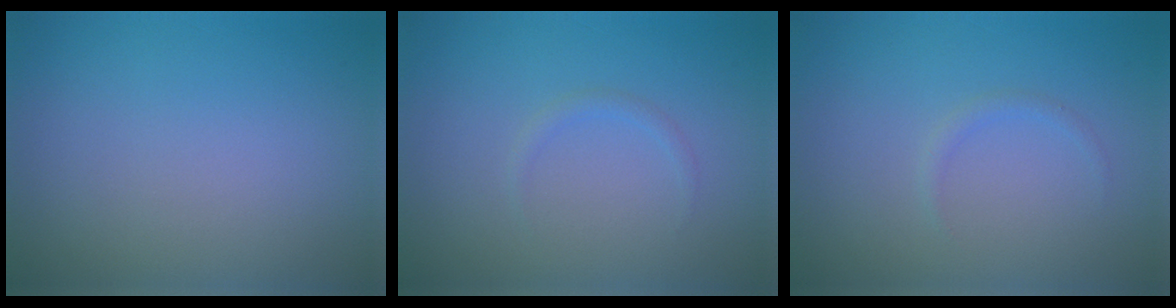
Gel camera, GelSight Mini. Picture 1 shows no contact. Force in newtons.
{"total": 0.7, "press": 0.7, "slide": 0.1}
{"total": 0.7, "press": 0.7, "slide": 0.1}